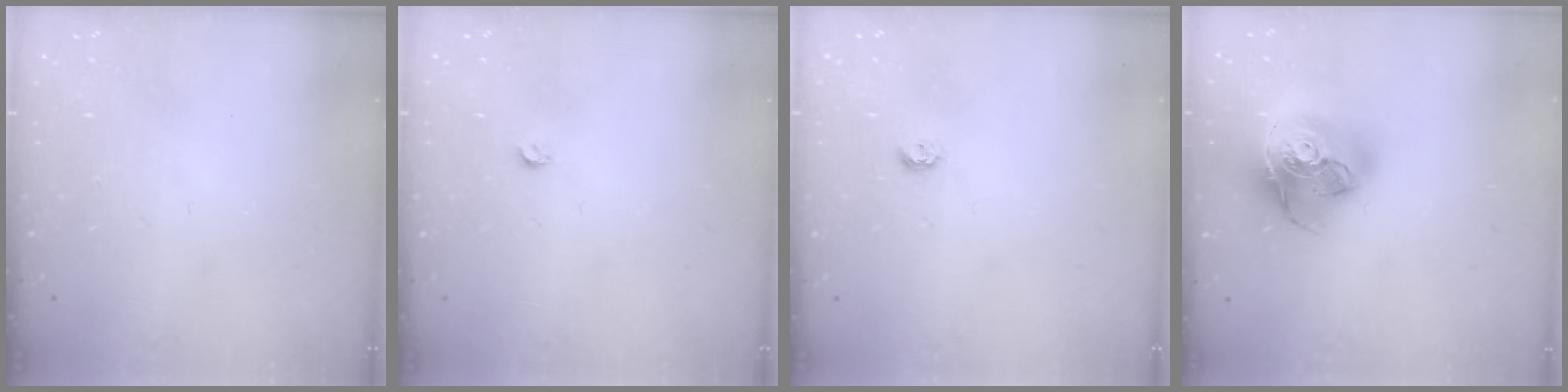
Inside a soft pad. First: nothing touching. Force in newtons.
{"total": 3.0, "press": 3.0, "slide": 0.5}
{"total": 4.3, "press": 4.2, "slide": 0.5}
{"total": 23.6, "press": 23.5, "slide": 3.0}